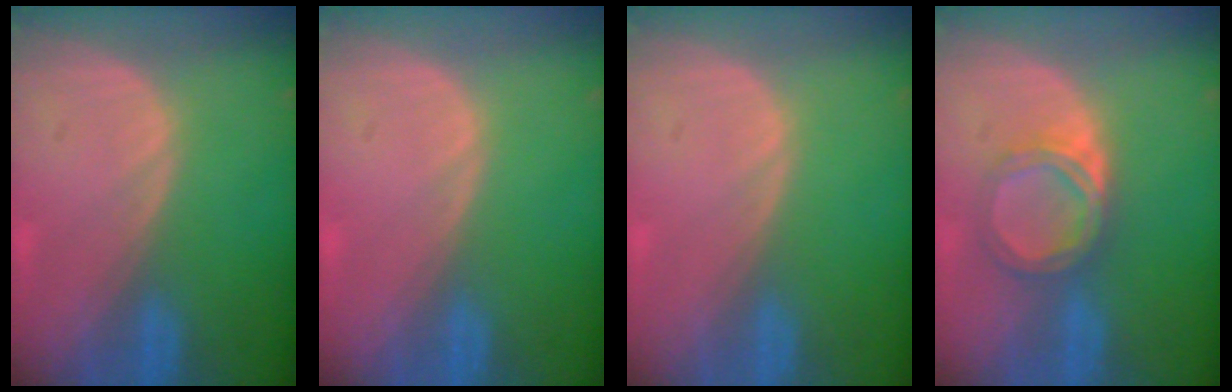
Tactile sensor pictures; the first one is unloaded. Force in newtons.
{"total": 0.0}
{"total": 0.0}
{"total": 4.8, "press": 4.8, "slide": 0.5}